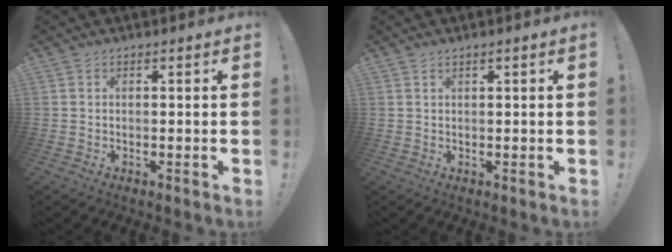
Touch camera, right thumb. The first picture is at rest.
{"total": 1.1, "force": [0.7, -0.1, 0.9], "torque": [-0.023, 0.002, 0.013]}